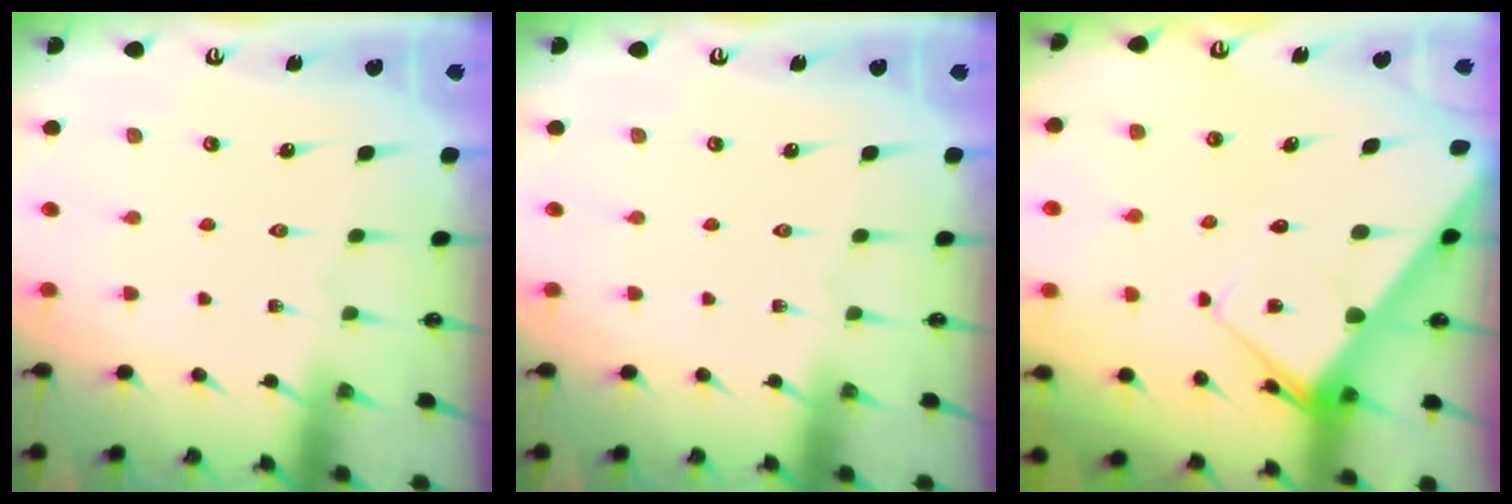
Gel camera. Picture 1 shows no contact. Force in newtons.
{"total": 0.0}
{"total": 7.4, "press": 7.4, "slide": 0.7}